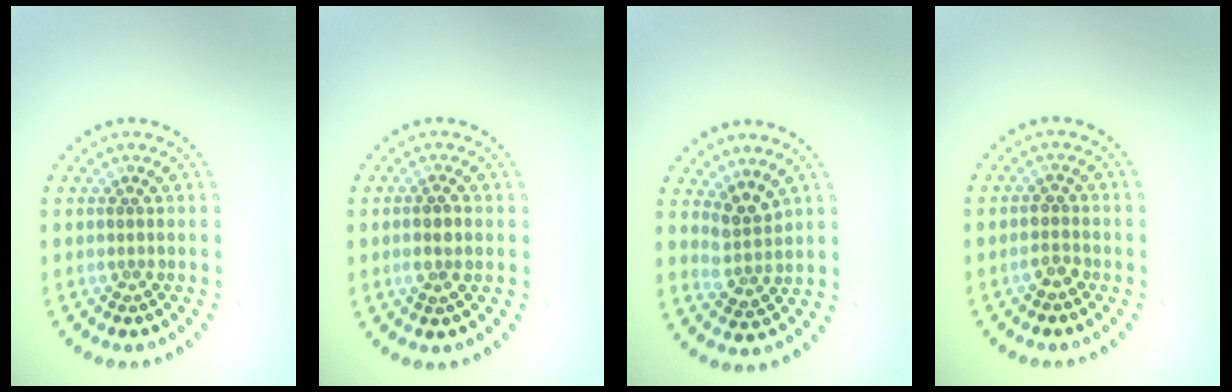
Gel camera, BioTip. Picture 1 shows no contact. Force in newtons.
{"total": 1.3, "press": 1.2, "slide": 0.5}
{"total": 2.4, "press": 1.9, "slide": 1.6}
{"total": 1.5, "press": 1.5, "slide": 0.3}